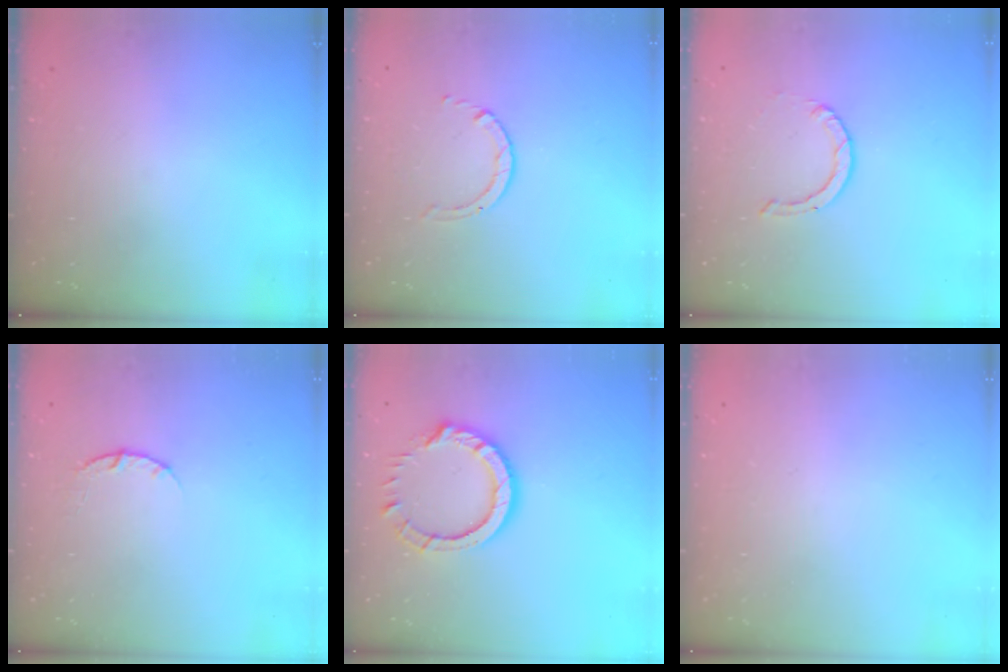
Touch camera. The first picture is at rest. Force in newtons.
{"total": 1.4, "press": 1.4, "slide": 0.1}
{"total": 0.9, "press": 0.9, "slide": 0.1}
{"total": 3.8, "press": 3.8, "slide": 0.5}
{"total": 10.8, "press": 10.8, "slide": 1.2}
{"total": 2.4, "press": 2.4, "slide": 0.2}